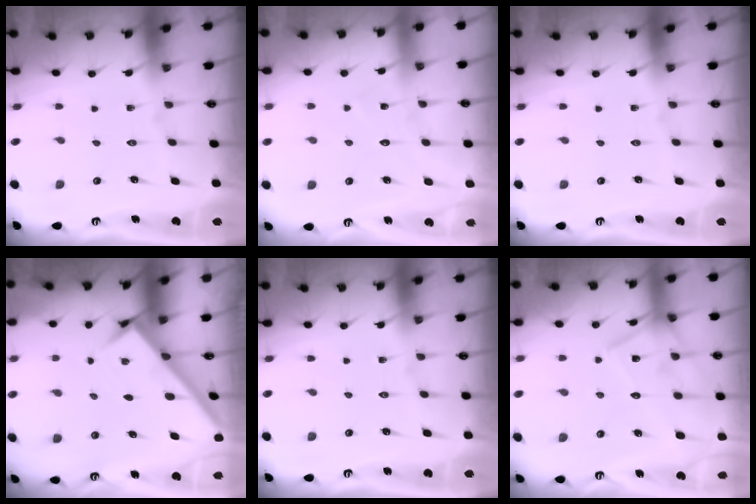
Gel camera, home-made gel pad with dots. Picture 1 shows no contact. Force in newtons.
{"total": 6.8, "press": 6.8, "slide": 0.4}
{"total": 0.0}
{"total": 2.7, "press": 2.7, "slide": 0.4}
{"total": 0.0}
{"total": 13.8, "press": 13.8, "slide": 0.9}